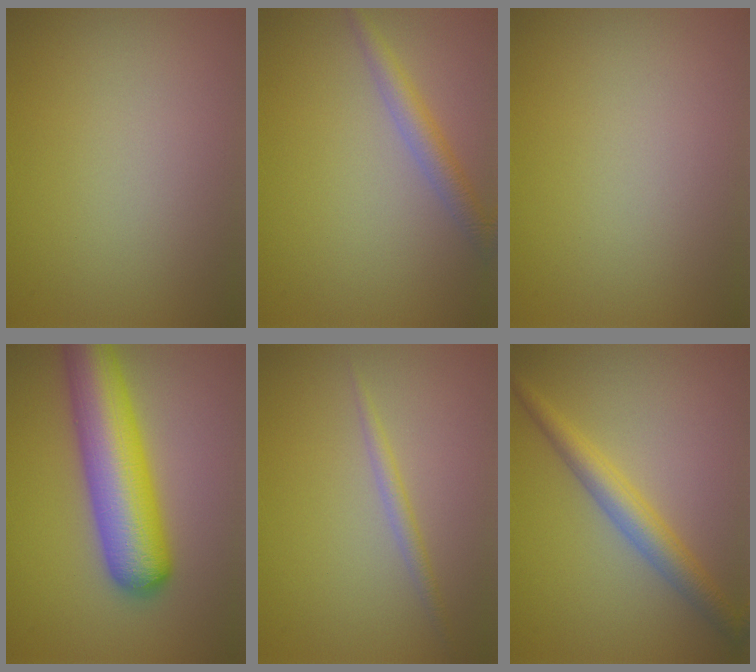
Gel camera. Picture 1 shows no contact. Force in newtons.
{"total": 2.5, "press": 2.5, "slide": 0.1}
{"total": 0.0}
{"total": 9.2, "press": 9.2, "slide": 0.3}
{"total": 1.4, "press": 1.4, "slide": 0.0}
{"total": 3.6, "press": 3.6, "slide": 0.0}